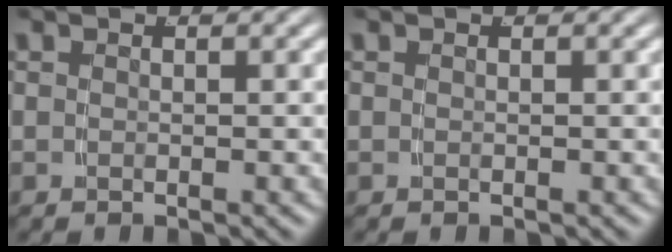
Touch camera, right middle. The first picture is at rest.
{"total": 0.0}